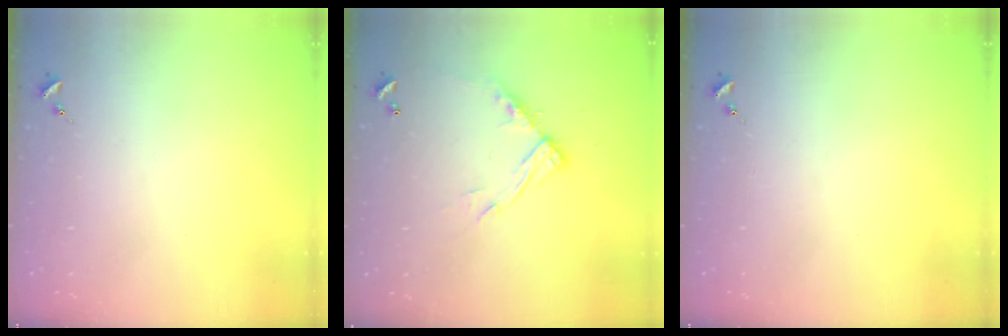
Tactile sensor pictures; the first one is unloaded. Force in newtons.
{"total": 12.8, "press": 12.8, "slide": 1.0}
{"total": 0.0}